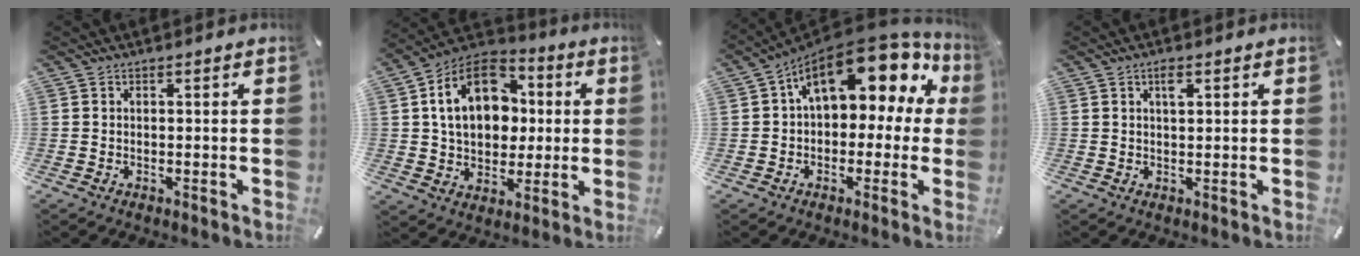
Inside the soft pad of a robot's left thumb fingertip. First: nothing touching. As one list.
[{"total": 17.0, "force": [3.2, 13.0, 10.4], "torque": [-0.177, 0.004, 0.061]}, {"total": 17.5, "force": [8.2, 9.4, 12.3], "torque": [-0.175, -0.053, 0.135]}, {"total": 2.2, "force": [1.0, 0.8, 1.8], "torque": [-0.031, 0.000, 0.014]}]